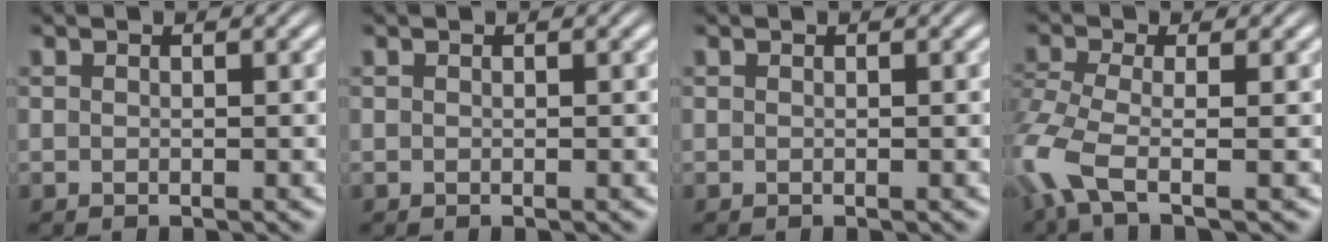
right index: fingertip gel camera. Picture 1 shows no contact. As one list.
[{"total": 0.0}, {"total": 0.0}, {"total": 4.6, "force": [-1.5, 2.2, 3.7], "torque": [-0.118, -0.031, -0.012]}]